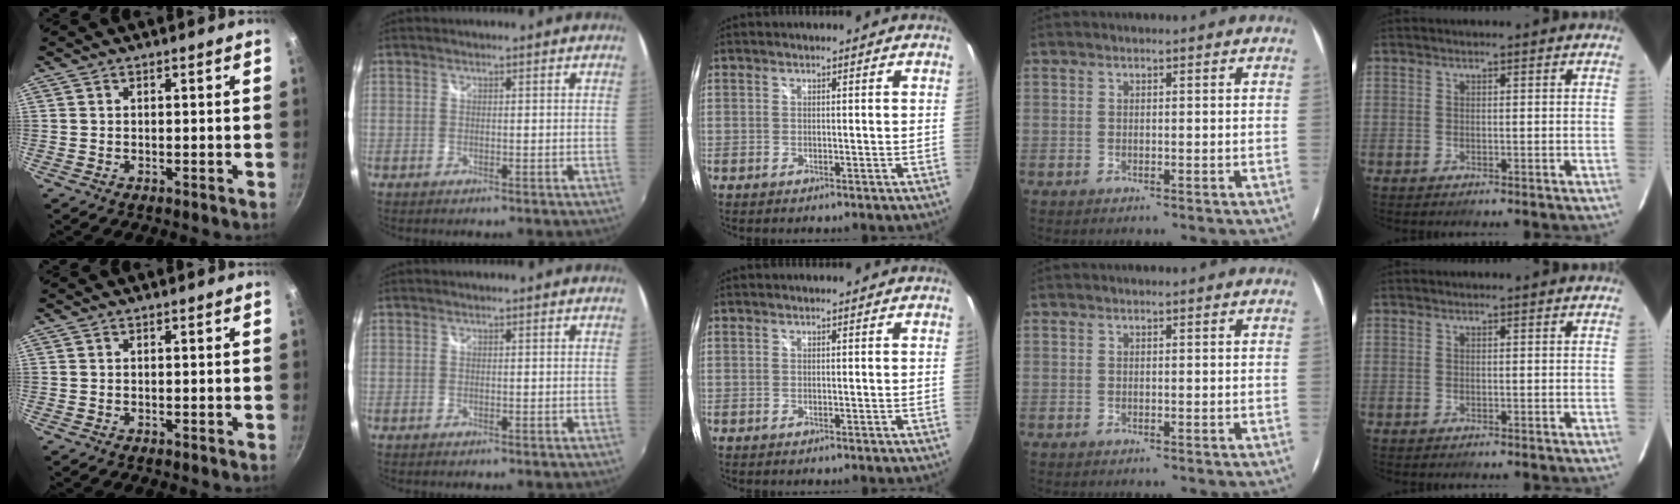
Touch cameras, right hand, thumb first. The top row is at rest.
{}